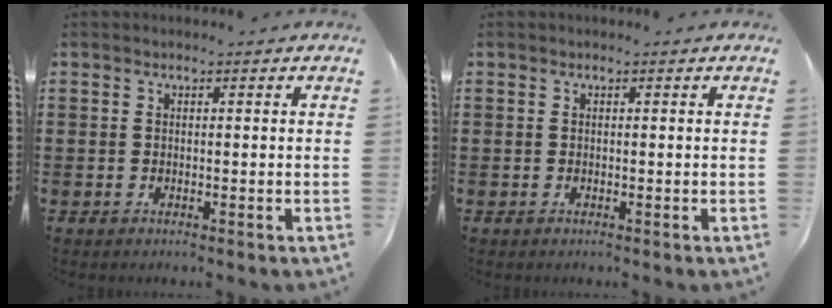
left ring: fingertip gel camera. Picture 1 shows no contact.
{"total": 0.0}